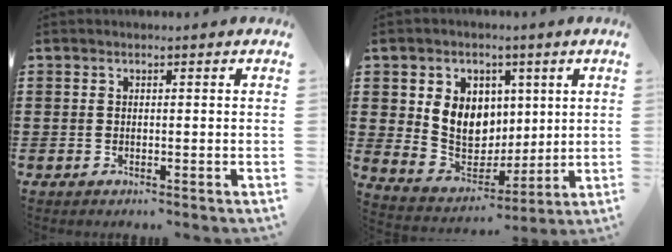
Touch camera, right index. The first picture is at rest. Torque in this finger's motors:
{"motor_torque": [1.03, -0.15, 0.88, 0.11]}